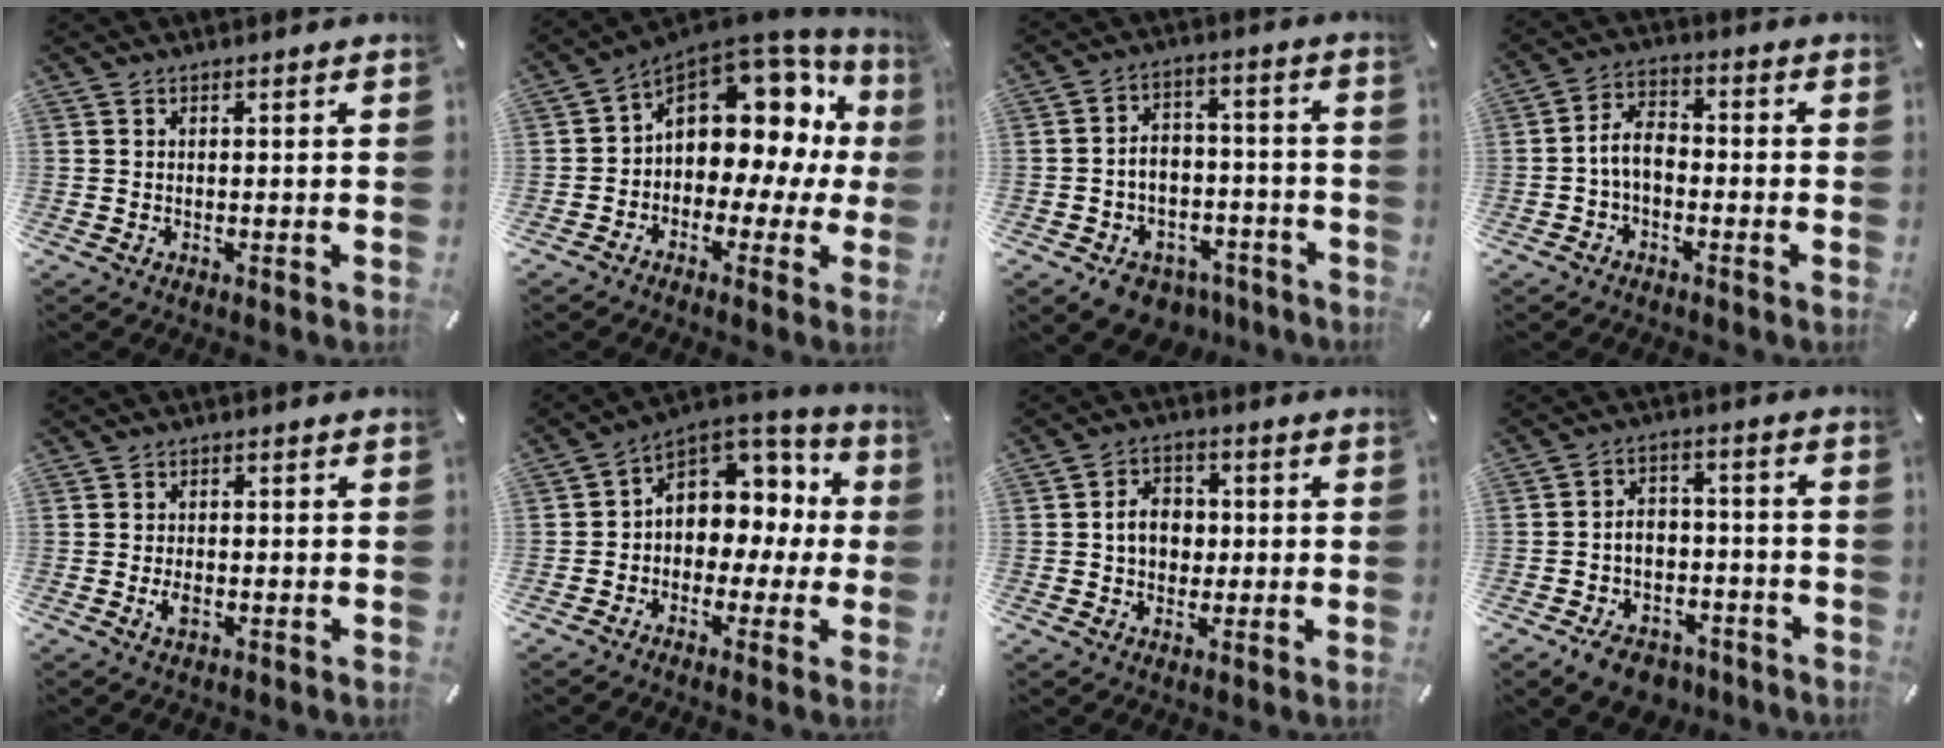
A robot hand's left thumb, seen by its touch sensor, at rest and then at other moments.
{"total": 12.4, "force": [4.8, 8.9, 7.2], "torque": [-0.103, -0.048, 0.082]}
{"total": 8.4, "force": [-4.5, 6.9, 1.6], "torque": [-0.013, 0.039, -0.072]}
{"total": 6.8, "force": [-1.9, 4.5, 4.7], "torque": [-0.101, 0.017, -0.037]}
{"total": 2.8, "force": [-0.9, 1.7, 2.0], "torque": [-0.043, 0.001, -0.017]}
{"total": 8.7, "force": [2.1, 7.7, 3.5], "torque": [-0.062, -0.024, 0.045]}
{"total": 7.6, "force": [0.0, 6.3, 4.2], "torque": [-0.069, 0.008, -0.003]}
{"total": 9.1, "force": [-5.7, 6.5, 2.9], "torque": [-0.041, 0.056, -0.096]}